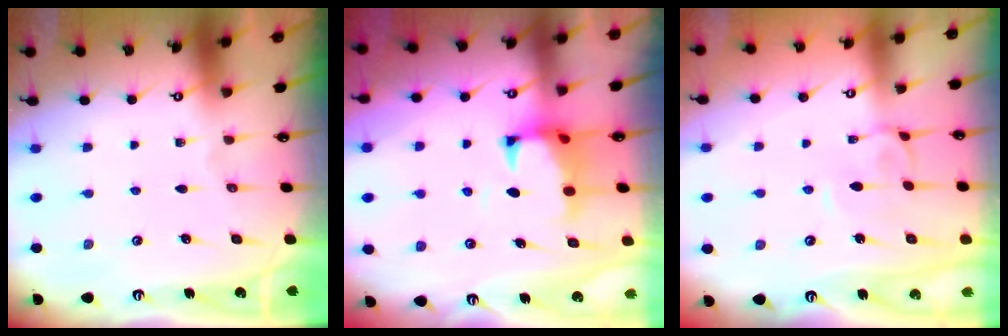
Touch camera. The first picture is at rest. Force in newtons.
{"total": 1.5, "press": 1.1, "slide": 1.1}
{"total": 3.8, "press": 3.8, "slide": 0.2}